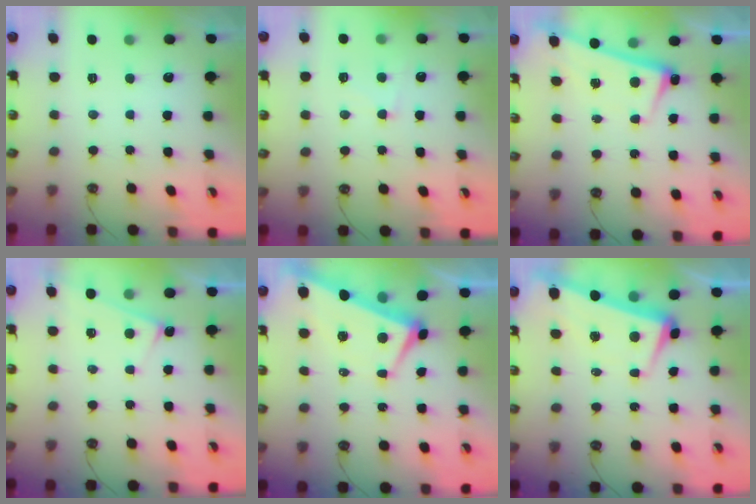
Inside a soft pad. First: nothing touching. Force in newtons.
{"total": 0.6, "press": 0.3, "slide": 0.6}
{"total": 2.7, "press": 2.6, "slide": 0.5}
{"total": 3.2, "press": 3.2, "slide": 0.3}
{"total": 1.4, "press": 0.9, "slide": 1.0}
{"total": 2.1, "press": 0.6, "slide": 2.0}